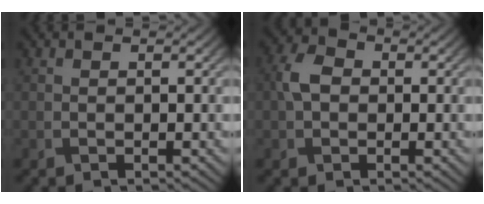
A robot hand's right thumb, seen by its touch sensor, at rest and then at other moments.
{"total": 3.5, "force": [-0.1, 2.7, 2.2], "torque": [-0.053, 0.005, -0.011]}